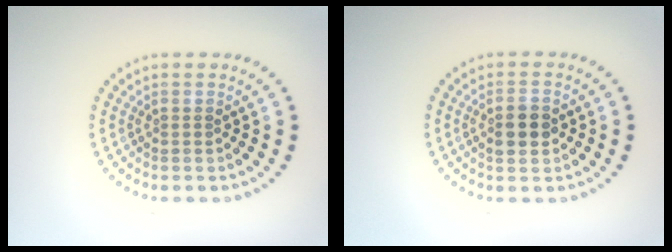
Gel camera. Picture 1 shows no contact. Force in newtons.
{"total": 2.3, "press": 2.3, "slide": 0.2}